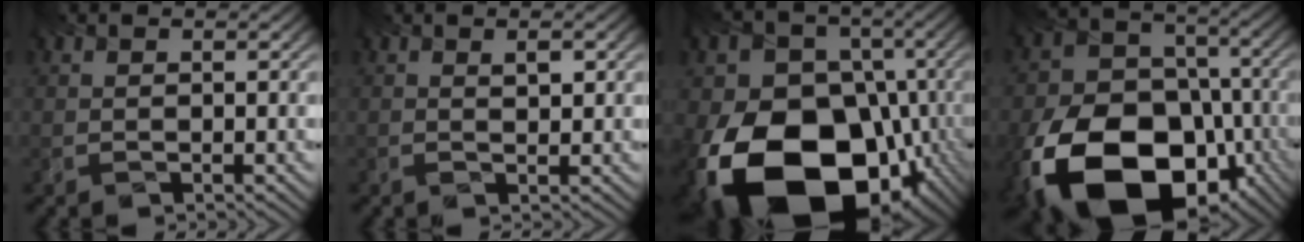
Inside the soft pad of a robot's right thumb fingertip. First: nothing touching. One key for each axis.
{"total": 1.4, "fx": 0.3, "fy": 0.3, "fz": 1.3, "tx": -0.016, "ty": -0.005, "tz": 0.004}
{"total": 23.1, "fx": -9.2, "fy": 17.1, "fz": 12.5, "tx": -0.235, "ty": -0.055, "tz": -0.160}
{"total": 22.0, "fx": -11.4, "fy": 14.9, "fz": 11.4, "tx": -0.232, "ty": -0.061, "tz": -0.185}